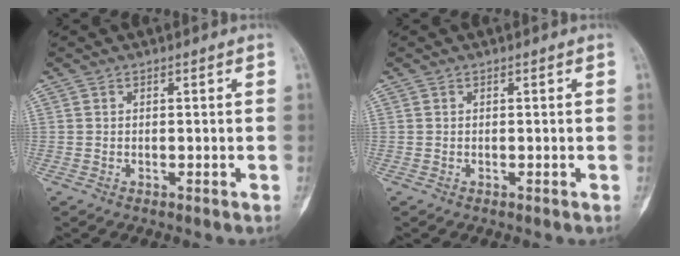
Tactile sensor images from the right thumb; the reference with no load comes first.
{"total": 0.0}